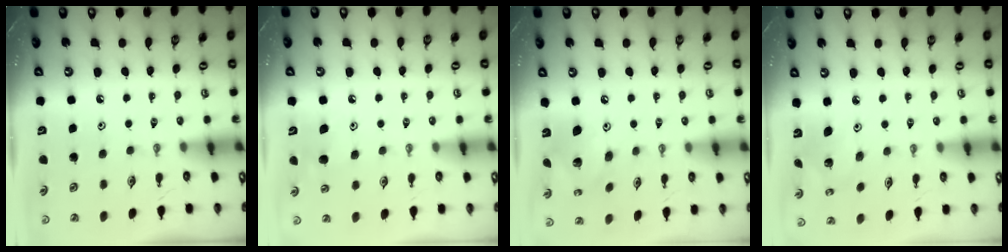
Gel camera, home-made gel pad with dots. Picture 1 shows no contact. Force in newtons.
{"total": 7.5, "press": 7.4, "slide": 1.0}
{"total": 11.6, "press": 11.6, "slide": 1.0}
{"total": 4.3, "press": 4.3, "slide": 0.4}